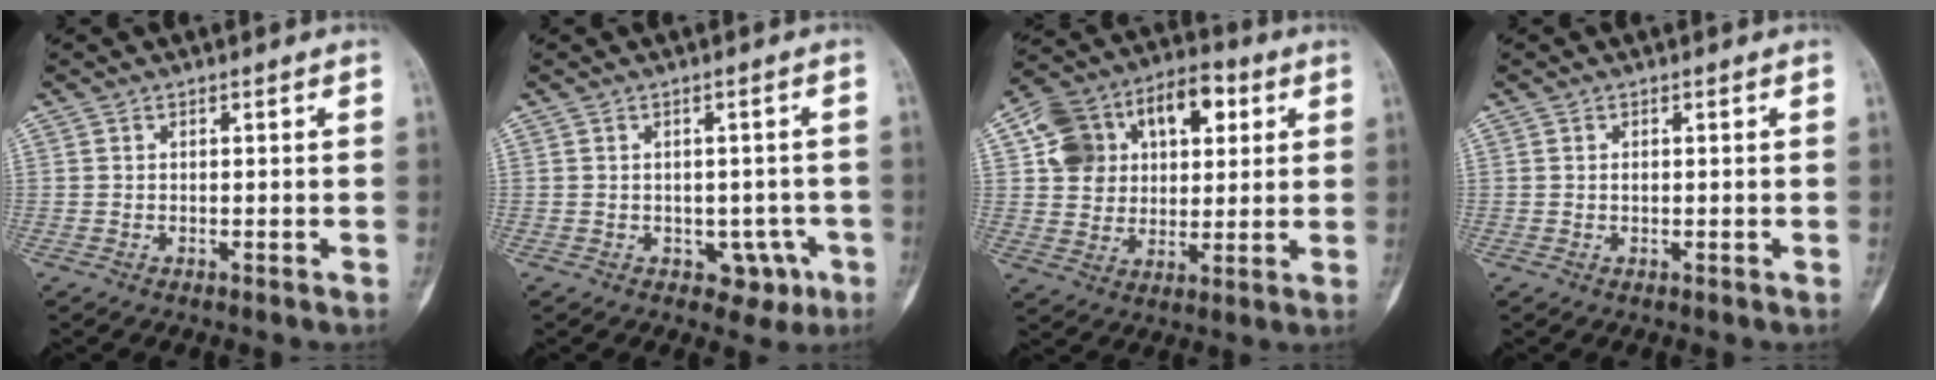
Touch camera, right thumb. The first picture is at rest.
{"total": 5.0, "force": [-1.9, 3.7, 2.8], "torque": [-0.007, 0.014, -0.016]}
{"total": 17.3, "force": [5.2, 12.8, 10.4], "torque": [-0.136, 0.020, 0.087]}
{"total": 0.7, "force": [0.1, 0.4, 0.5], "torque": [-0.010, 0.000, 0.003]}